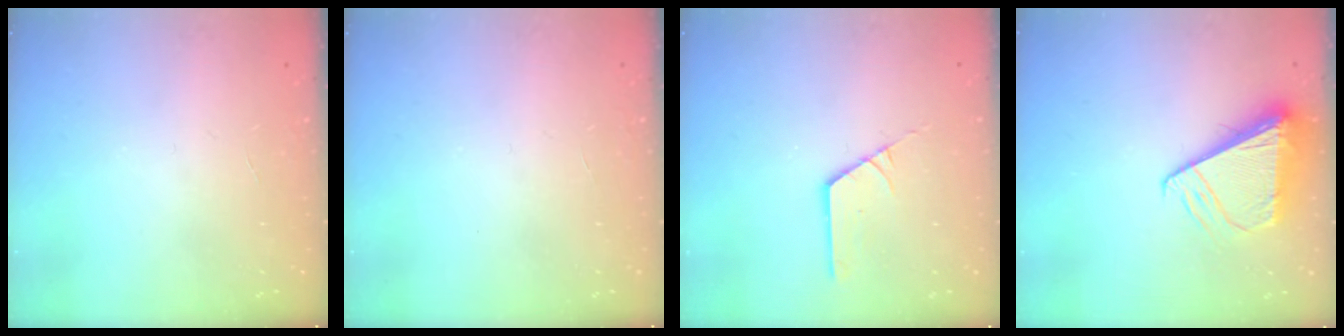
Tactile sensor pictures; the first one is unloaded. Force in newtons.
{"total": 0.0}
{"total": 2.3, "press": 2.3, "slide": 0.3}
{"total": 8.1, "press": 8.0, "slide": 0.9}